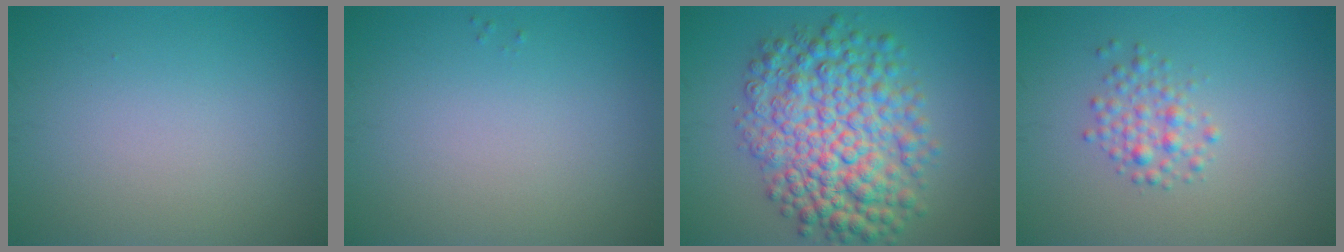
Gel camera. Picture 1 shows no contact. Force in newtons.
{"total": 0.0}
{"total": 9.3, "press": 9.3, "slide": 0.1}
{"total": 2.0, "press": 2.0, "slide": 0.1}